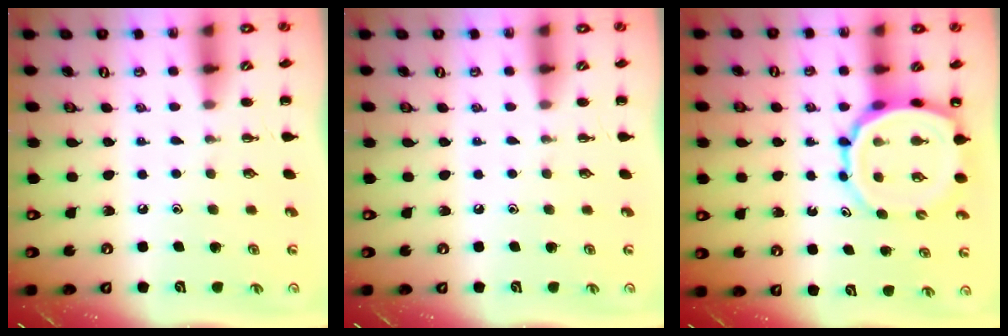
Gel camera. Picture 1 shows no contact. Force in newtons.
{"total": 0.0}
{"total": 11.6, "press": 11.0, "slide": 3.8}